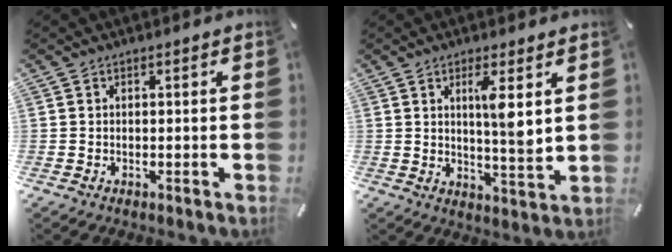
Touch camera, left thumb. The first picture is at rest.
{"total": 7.3, "force": [2.9, 1.0, 6.6], "torque": [-0.111, -0.023, 0.042]}